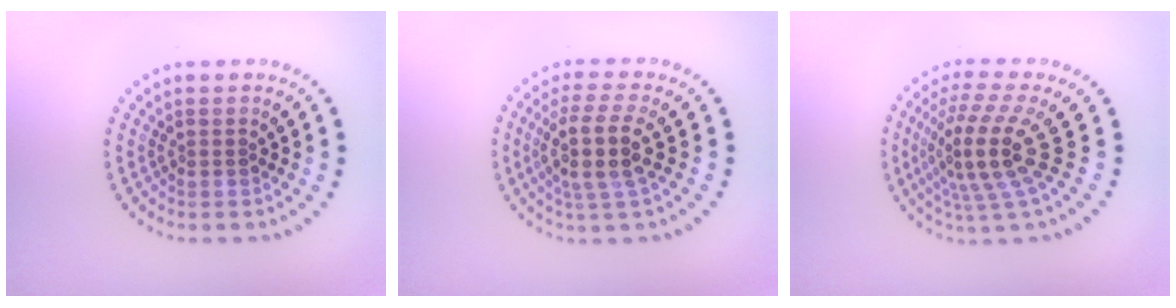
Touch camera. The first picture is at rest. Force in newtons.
{"total": 4.2, "press": 3.5, "slide": 2.2}
{"total": 5.3, "press": 3.9, "slide": 3.6}